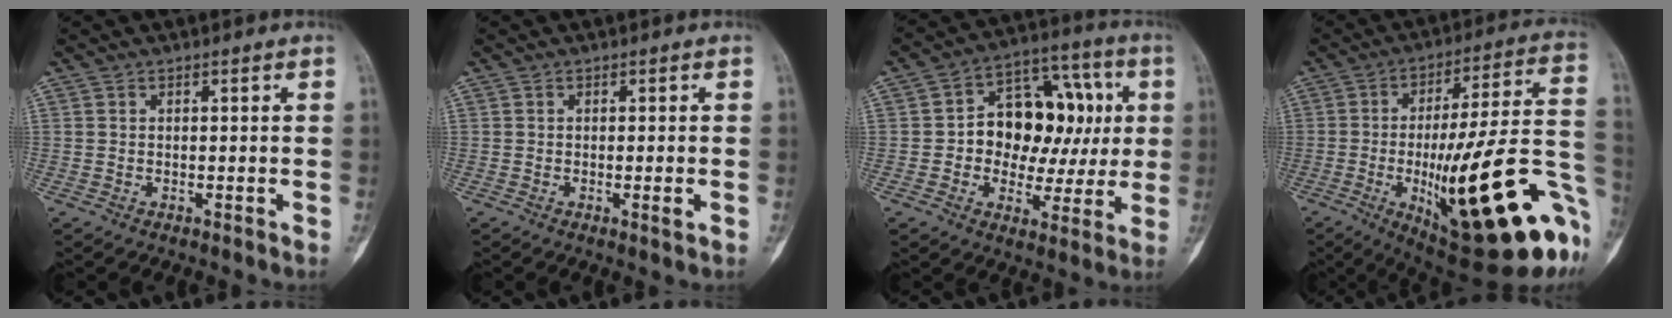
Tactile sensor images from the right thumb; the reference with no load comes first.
{"total": 1.8, "force": [-0.4, 0.2, 1.8], "torque": [-0.028, -0.006, -0.007]}
{"total": 18.1, "force": [1.6, 12.4, 13.1], "torque": [-0.130, 0.037, 0.023]}
{"total": 33.7, "force": [-9.9, 8.8, 31.0], "torque": [-0.386, 0.015, -0.133]}